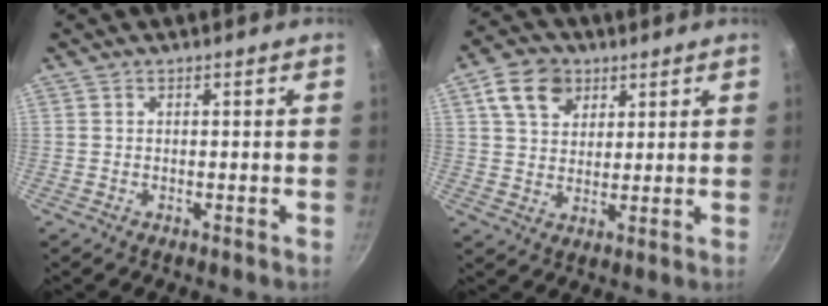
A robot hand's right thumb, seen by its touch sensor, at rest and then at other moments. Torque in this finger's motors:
{"motor_torque": [0.12, 0.65, 0.21, 0.03, 0.35]}